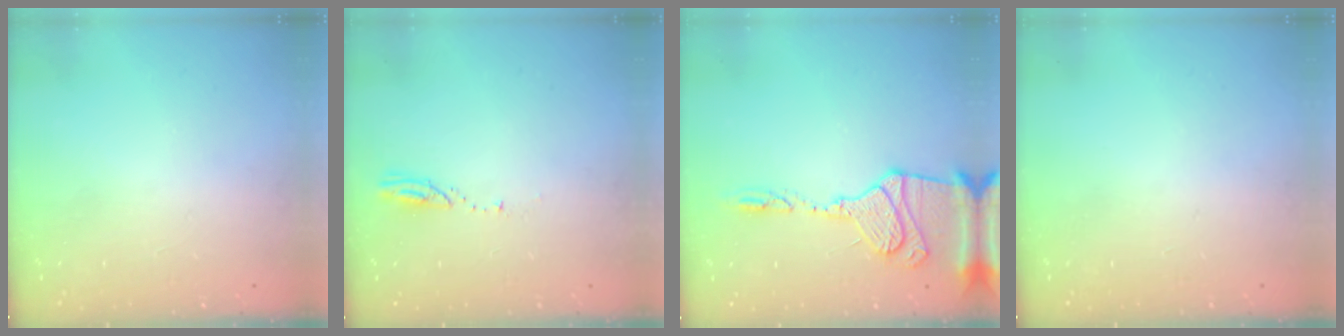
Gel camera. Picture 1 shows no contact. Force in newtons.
{"total": 3.3, "press": 3.3, "slide": 0.3}
{"total": 14.7, "press": 14.6, "slide": 1.8}
{"total": 0.0}